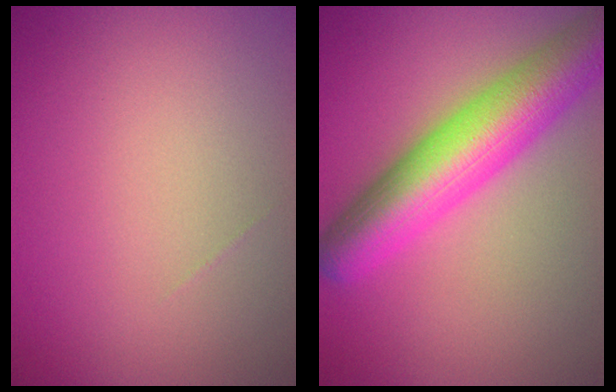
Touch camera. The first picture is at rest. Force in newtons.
{"total": 9.3, "press": 9.3, "slide": 0.4}